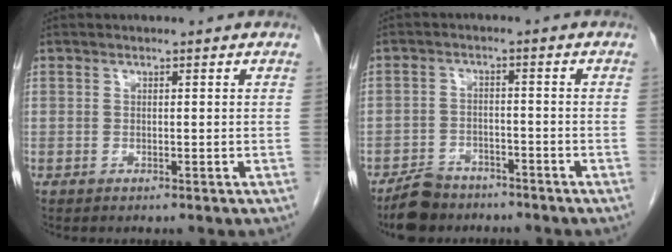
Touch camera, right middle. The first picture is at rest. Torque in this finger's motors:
{"motor_torque": [1.09, -1.05, 0.16, 0.04]}